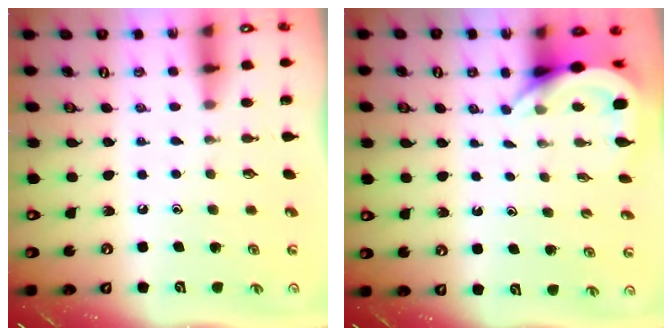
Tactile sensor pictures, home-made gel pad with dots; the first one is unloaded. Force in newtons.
{"total": 4.1, "press": 4.1, "slide": 0.3}